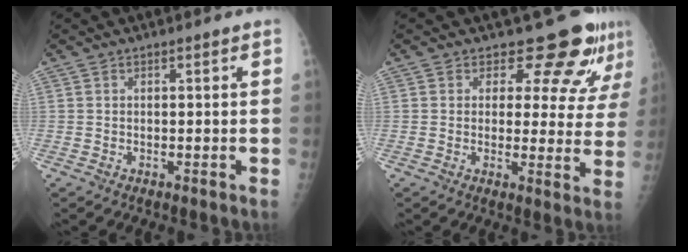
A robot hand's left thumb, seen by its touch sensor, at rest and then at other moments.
{"total": 8.9, "force": [7.8, 3.8, 1.8], "torque": [0.019, -0.051, 0.077]}